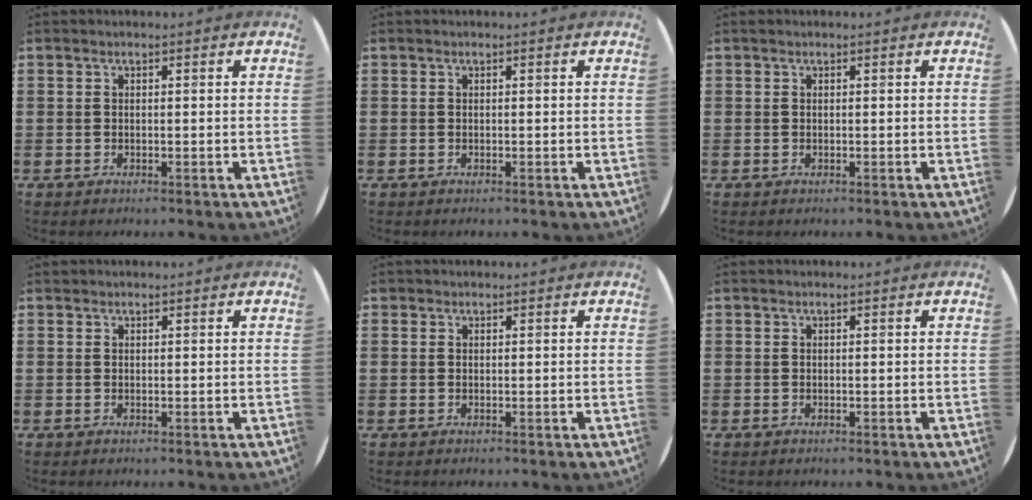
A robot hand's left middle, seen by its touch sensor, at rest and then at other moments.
{"total": 0.0}
{"total": 0.0}
{"total": 0.0}
{"total": 0.0}
{"total": 0.0}